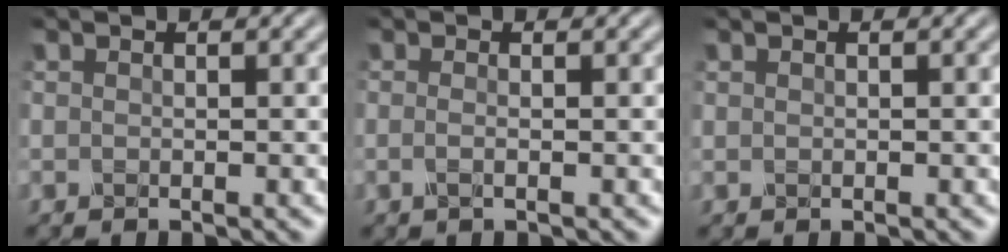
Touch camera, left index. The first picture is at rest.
{"total": 1.3, "force": [-0.1, 0.6, 1.1], "torque": [-0.013, -0.002, -0.014]}
{"total": 0.0}